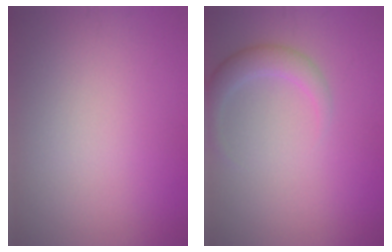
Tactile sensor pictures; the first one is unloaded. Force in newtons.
{"total": 2.4, "press": 2.4, "slide": 0.2}